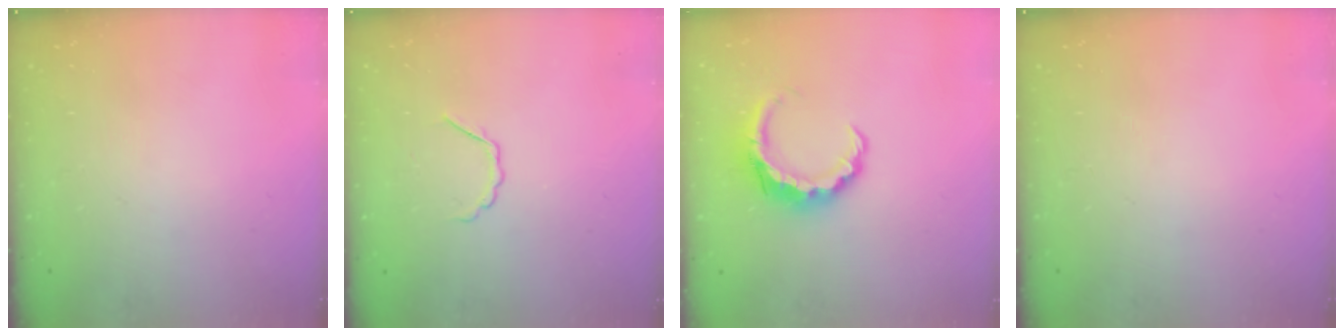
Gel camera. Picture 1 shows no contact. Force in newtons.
{"total": 3.5, "press": 3.5, "slide": 0.7}
{"total": 8.7, "press": 8.6, "slide": 1.6}
{"total": 0.0}